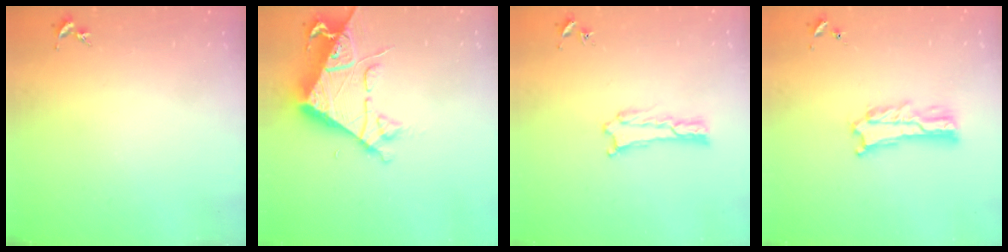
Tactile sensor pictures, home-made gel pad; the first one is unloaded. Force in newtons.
{"total": 8.5, "press": 8.4, "slide": 0.9}
{"total": 0.0}
{"total": 2.0, "press": 2.0, "slide": 0.3}